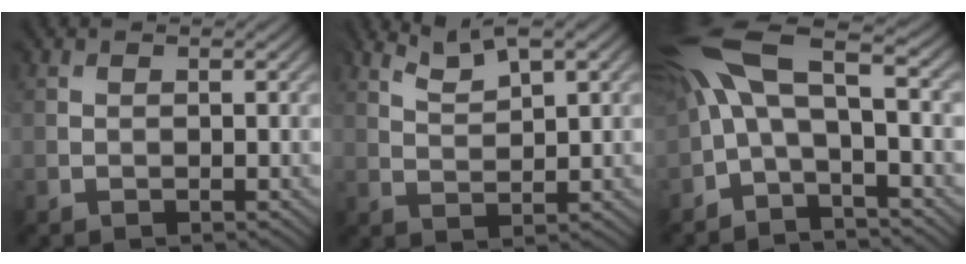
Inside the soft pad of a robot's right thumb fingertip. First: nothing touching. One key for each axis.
{"total": 4.3, "fx": 3.5, "fy": 0.8, "fz": 2.5, "tx": -0.060, "ty": 0.004, "tz": 0.076}
{"total": 10.9, "fx": 0.1, "fy": 4.2, "fz": 10.0, "tx": -0.221, "ty": 0.014, "tz": -0.005}